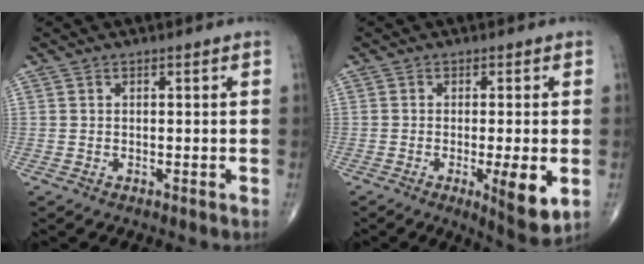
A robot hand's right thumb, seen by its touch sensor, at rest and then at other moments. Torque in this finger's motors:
{"motor_torque": [2.81, 2.20, 1.64, -1.13, 0.28]}